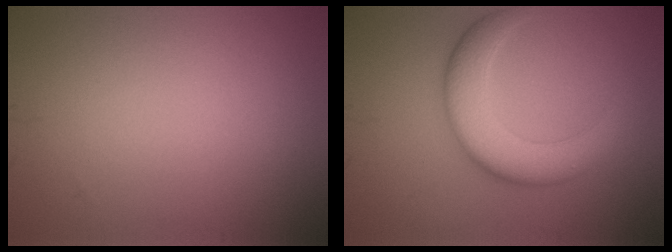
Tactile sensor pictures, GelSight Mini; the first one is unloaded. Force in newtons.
{"total": 6.0, "press": 6.0, "slide": 0.2}